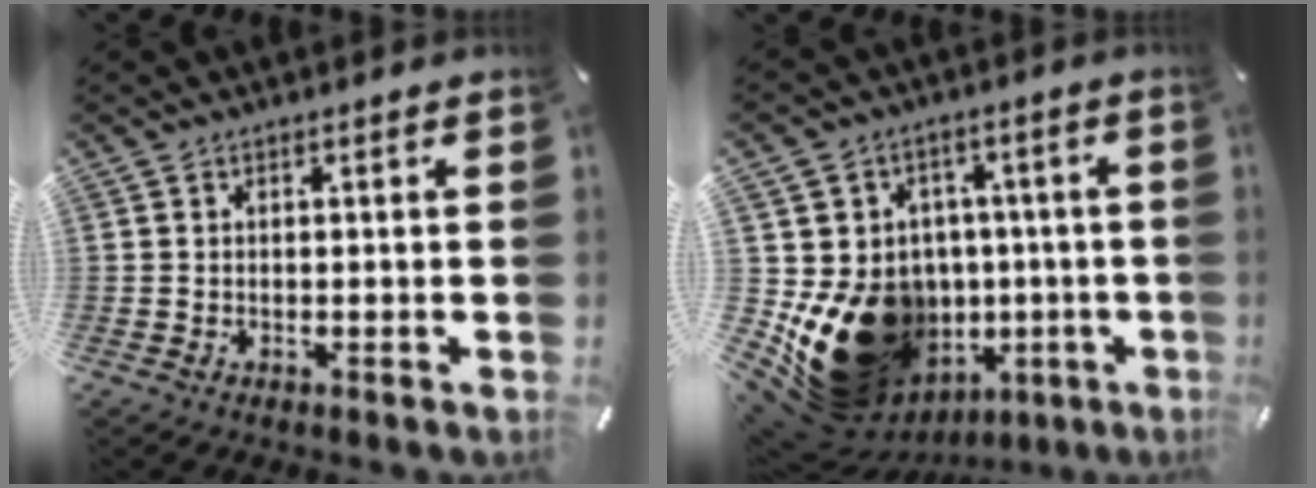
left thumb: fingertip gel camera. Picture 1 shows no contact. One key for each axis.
{"total": 20.5, "fx": -4.9, "fy": 16.5, "fz": 11.3, "tx": -0.194, "ty": 0.015, "tz": -0.042}